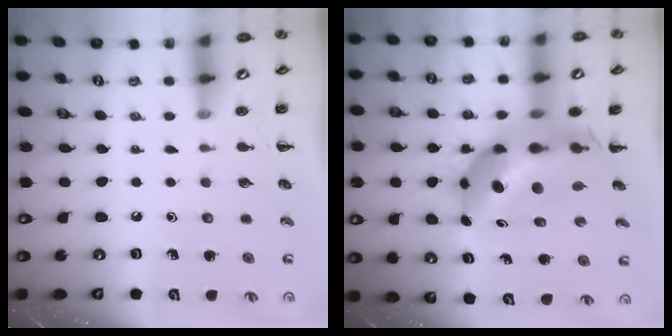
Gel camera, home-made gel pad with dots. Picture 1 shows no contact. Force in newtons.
{"total": 15.9, "press": 15.2, "slide": 4.7}